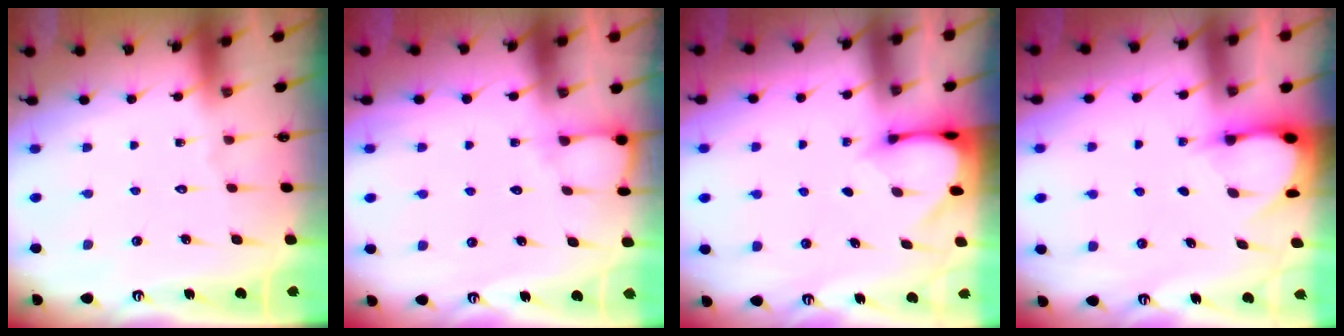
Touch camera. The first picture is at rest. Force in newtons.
{"total": 3.8, "press": 3.8, "slide": 0.3}
{"total": 2.9, "press": 2.9, "slide": 0.2}
{"total": 3.3, "press": 3.2, "slide": 0.3}